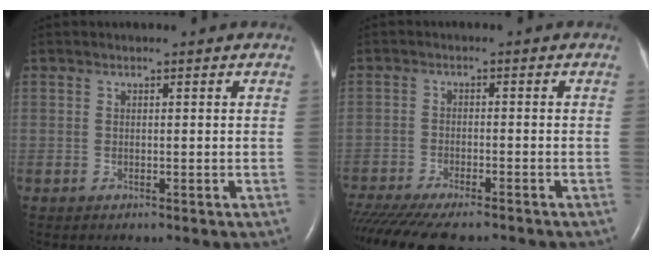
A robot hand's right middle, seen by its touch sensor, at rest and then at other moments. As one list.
[{"total": 15.5, "force": [-13.2, 3.1, 7.5], "torque": [-0.164, -0.034, -0.199]}]